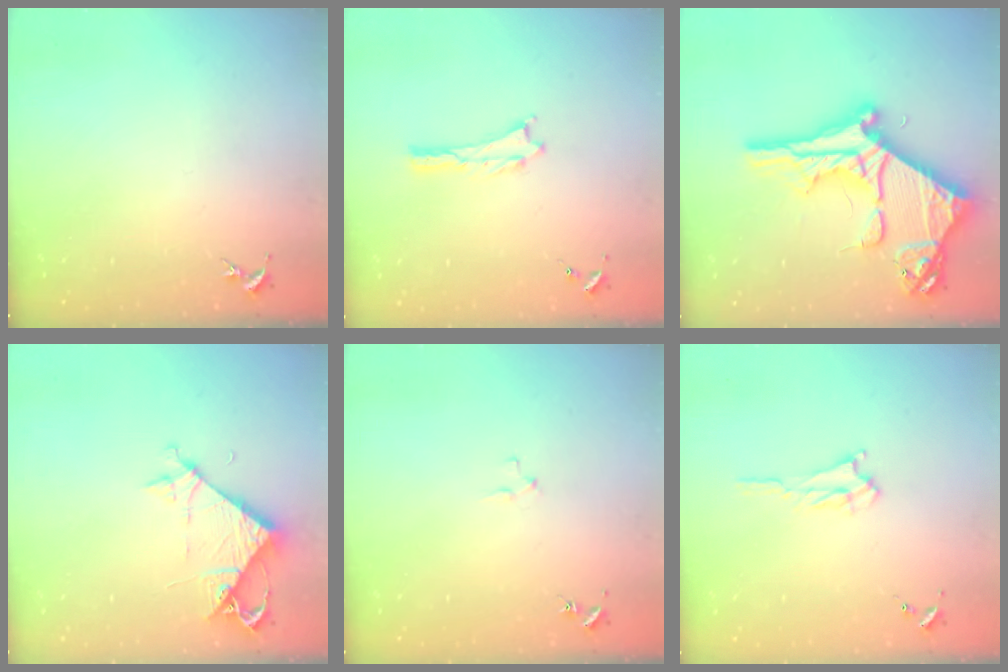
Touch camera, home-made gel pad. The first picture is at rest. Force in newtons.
{"total": 0.0}
{"total": 14.2, "press": 14.1, "slide": 1.3}
{"total": 6.0, "press": 6.0, "slide": 0.4}
{"total": 1.9, "press": 1.9, "slide": 0.2}
{"total": 2.5, "press": 2.5, "slide": 0.3}